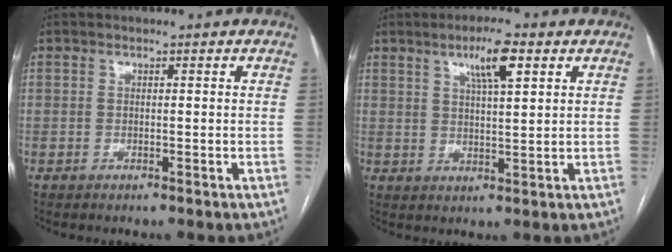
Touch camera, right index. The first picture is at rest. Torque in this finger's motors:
{"motor_torque": [0.59, 0.54, 0.13, 0.09]}